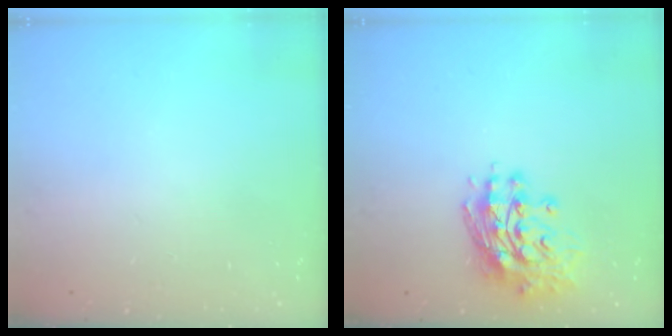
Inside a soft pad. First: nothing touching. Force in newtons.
{"total": 11.8, "press": 11.7, "slide": 1.3}